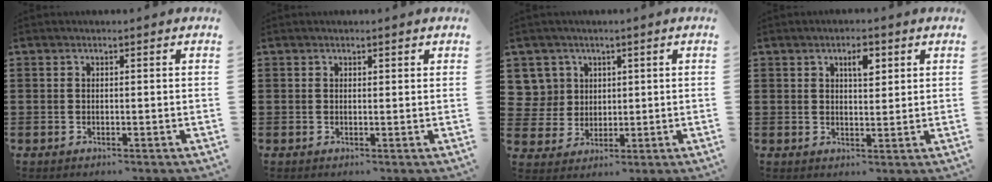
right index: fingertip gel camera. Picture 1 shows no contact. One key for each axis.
{"total": 0.5, "fx": 0.4, "fy": 0.3, "fz": 0.2, "tx": -0.004, "ty": 0.002, "tz": 0.008}
{"total": 5.8, "fx": 2.0, "fy": 5.4, "fz": 0.4, "tx": -0.039, "ty": 0.016, "tz": 0.041}
{"total": 3.3, "fx": 1.6, "fy": 1.3, "fz": 2.6, "tx": -0.041, "ty": 0.000, "tz": 0.022}